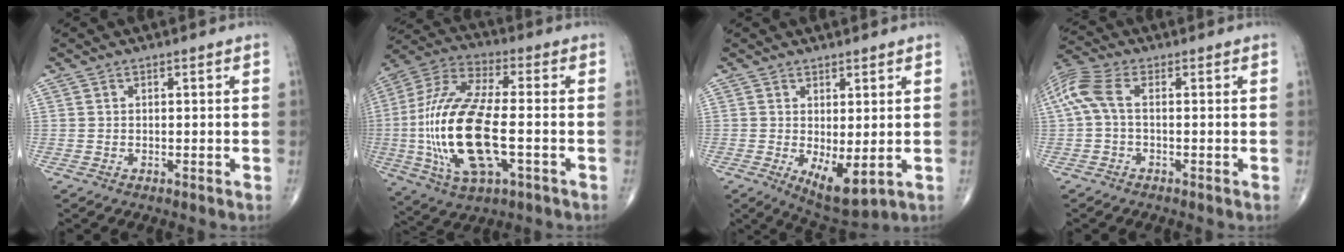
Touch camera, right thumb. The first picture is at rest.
{"total": 22.8, "force": [-3.5, 9.0, 20.6], "torque": [-0.454, 0.014, -0.055]}
{"total": 7.2, "force": [-1.0, 2.8, 6.6], "torque": [-0.100, -0.019, -0.001]}
{"total": 6.8, "force": [0.2, 3.1, 6.1], "torque": [-0.164, 0.025, 0.000]}